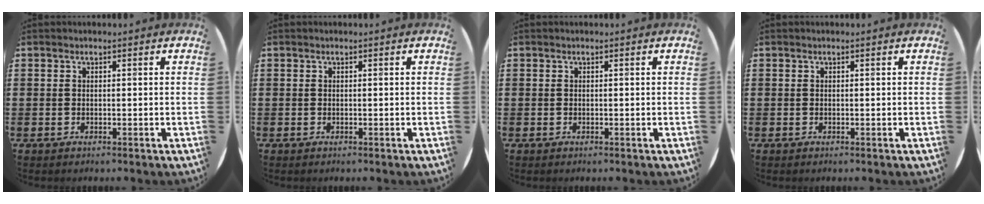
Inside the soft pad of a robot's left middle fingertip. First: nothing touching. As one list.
[{"total": 0.0}, {"total": 0.0}, {"total": 0.0}]